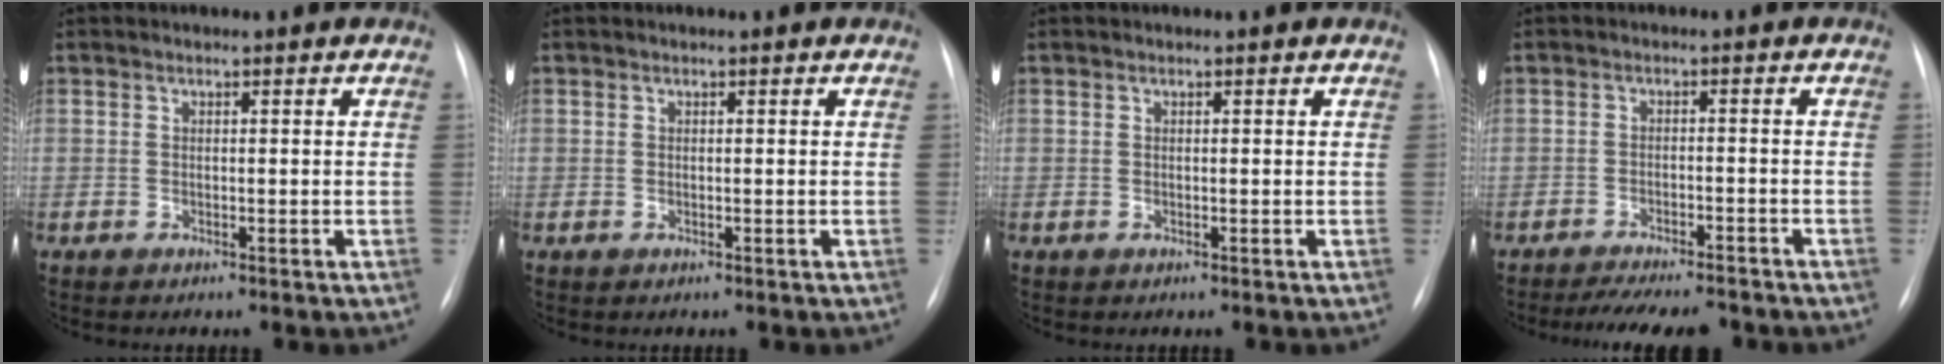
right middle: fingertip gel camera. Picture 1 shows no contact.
{"total": 0.0}
{"total": 0.0}
{"total": 9.7, "force": [-8.8, 1.7, 3.8], "torque": [-0.050, -0.003, -0.123]}